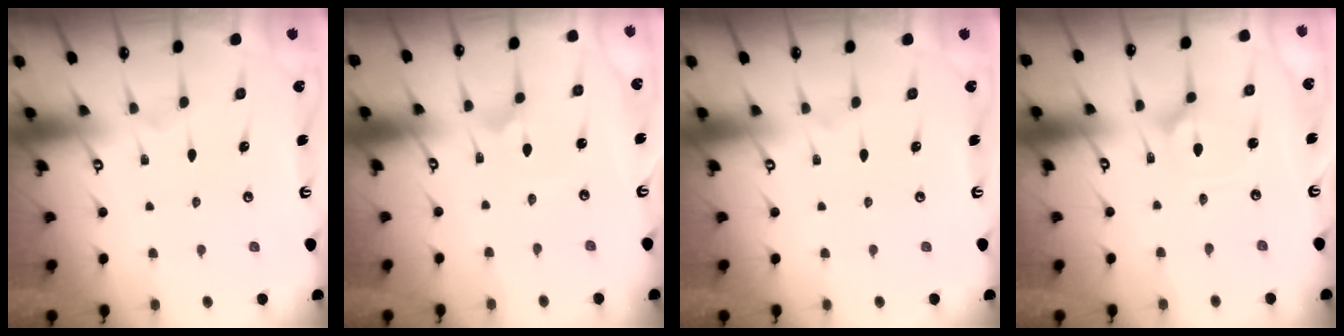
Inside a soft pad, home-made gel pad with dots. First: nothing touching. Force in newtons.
{"total": 2.6, "press": 2.6, "slide": 0.1}
{"total": 0.0}
{"total": 4.2, "press": 4.1, "slide": 0.5}